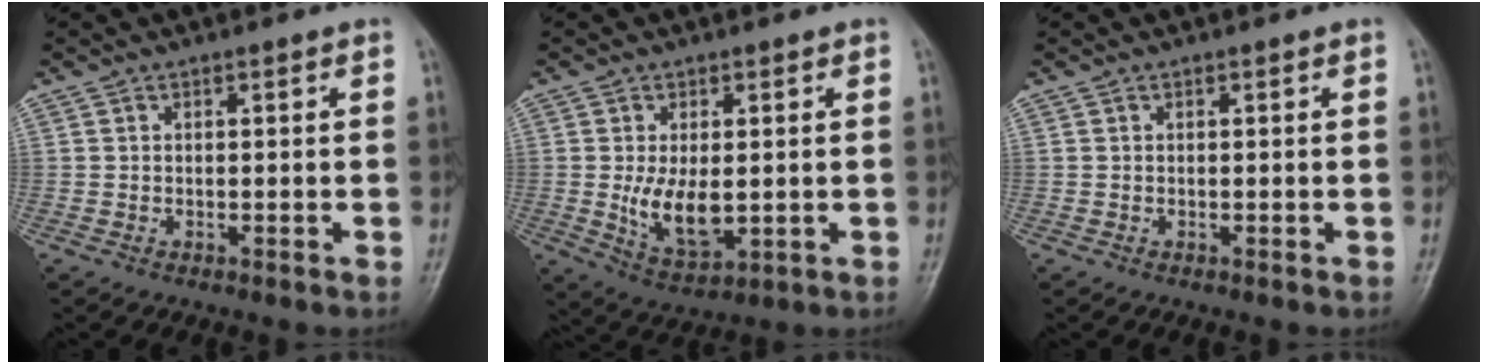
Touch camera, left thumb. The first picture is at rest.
{"total": 8.4, "force": [-0.3, 4.5, 7.0], "torque": [-0.112, -0.020, 0.005]}
{"total": 0.0}